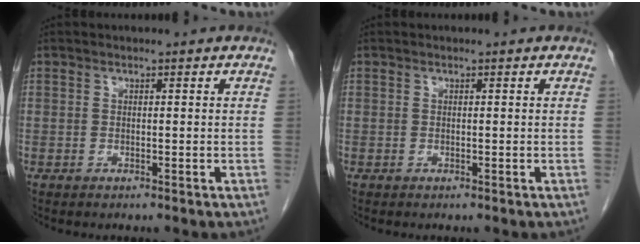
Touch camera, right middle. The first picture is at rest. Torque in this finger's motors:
{"motor_torque": [-0.10, -0.03, -0.11, -0.01]}